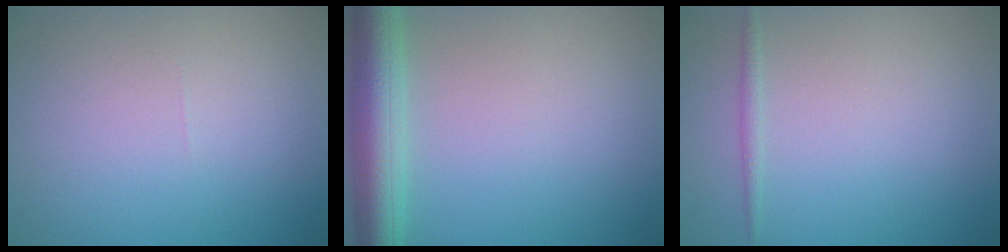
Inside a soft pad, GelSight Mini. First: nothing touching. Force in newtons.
{"total": 5.7, "press": 5.7, "slide": 0.2}
{"total": 0.8, "press": 0.8, "slide": 0.0}